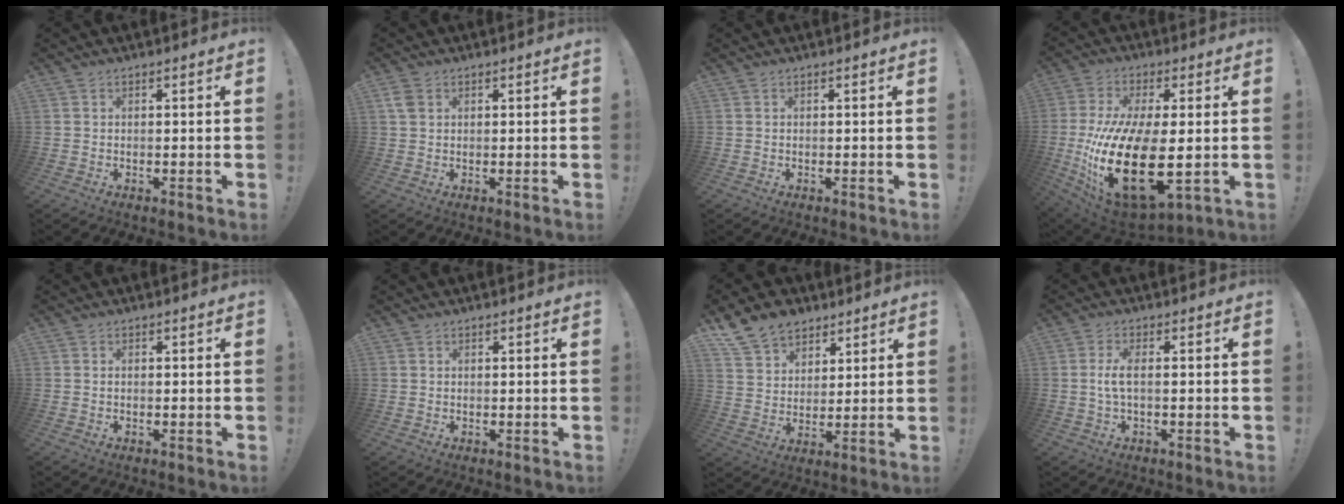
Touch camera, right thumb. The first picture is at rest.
{"total": 3.4, "force": [1.5, 2.3, 2.1], "torque": [-0.035, 0.003, 0.029]}
{"total": 0.0}
{"total": 26.8, "force": [-3.1, 12.4, 23.6], "torque": [-0.457, -0.011, -0.038]}
{"total": 0.7, "force": [0.2, 0.7, 0.0], "torque": [0.007, 0.000, 0.002]}
{"total": 2.0, "force": [1.0, 1.7, 0.0], "torque": [0.012, -0.010, 0.016]}
{"total": 12.2, "force": [8.6, 8.2, 3.1], "torque": [-0.056, -0.058, 0.170]}
{"total": 4.9, "force": [-0.1, 1.5, 4.6], "torque": [-0.089, -0.005, -0.006]}